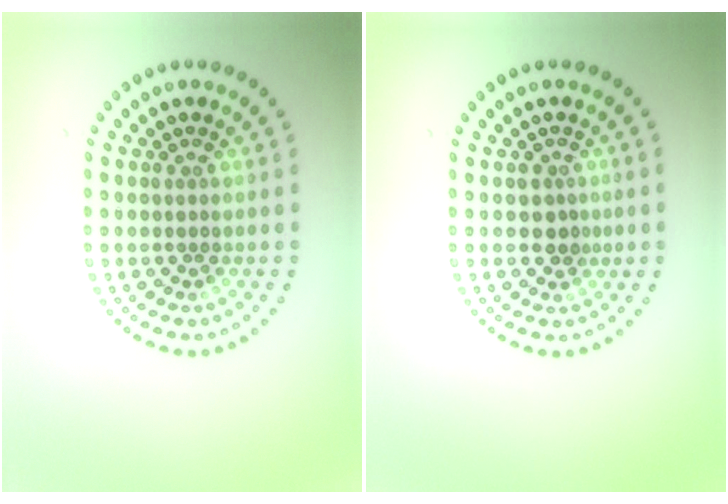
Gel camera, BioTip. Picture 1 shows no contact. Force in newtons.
{"total": 1.7, "press": 1.5, "slide": 0.7}